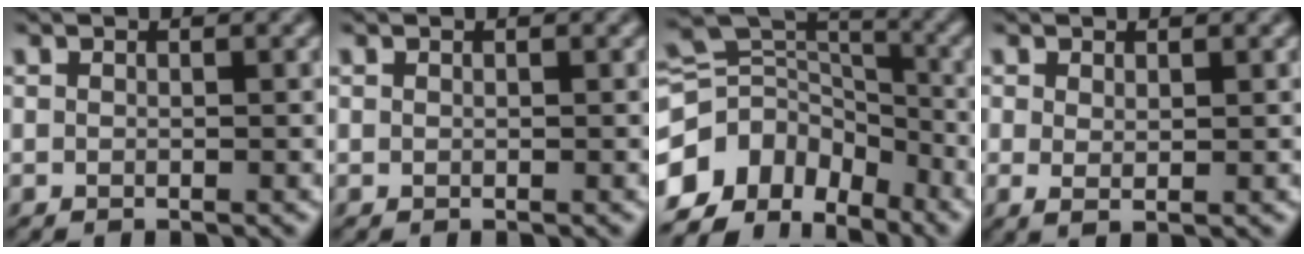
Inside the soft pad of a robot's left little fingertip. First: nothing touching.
{"total": 0.0}
{"total": 10.8, "force": [-5.4, 7.7, 5.2], "torque": [-0.120, 0.022, -0.095]}
{"total": 1.1, "force": [0.3, 0.5, 1.0], "torque": [-0.021, -0.002, 0.009]}